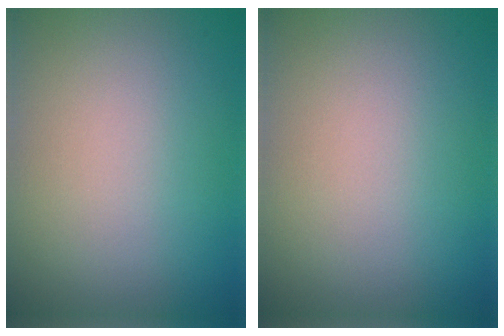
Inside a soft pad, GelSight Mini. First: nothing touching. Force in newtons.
{"total": 0.0}